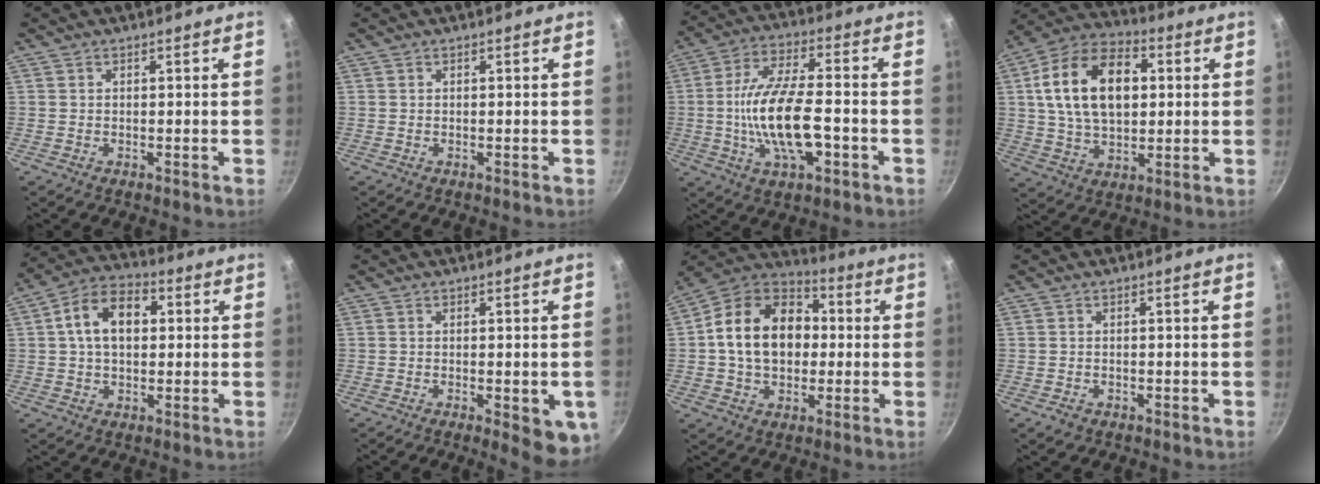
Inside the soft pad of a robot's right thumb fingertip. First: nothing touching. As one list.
[{"total": 0.0}, {"total": 16.0, "force": [-3.5, 6.5, 14.1], "torque": [-0.257, 0.024, -0.069]}, {"total": 19.1, "force": [3.4, 12.1, 14.3], "torque": [-0.224, 0.015, 0.049]}, {"total": 11.7, "force": [1.9, 7.7, 8.6], "torque": [-0.118, 0.025, 0.017]}, {"total": 7.5, "force": [-2.2, 2.4, 6.8], "torque": [-0.065, -0.001, -0.024]}, {"total": 18.4, "force": [1.1, 13.5, 12.5], "torque": [-0.188, 0.032, 0.005]}, {"total": 1.6, "force": [-0.9, 1.2, 0.7], "torque": [-0.014, 0.003, -0.012]}]